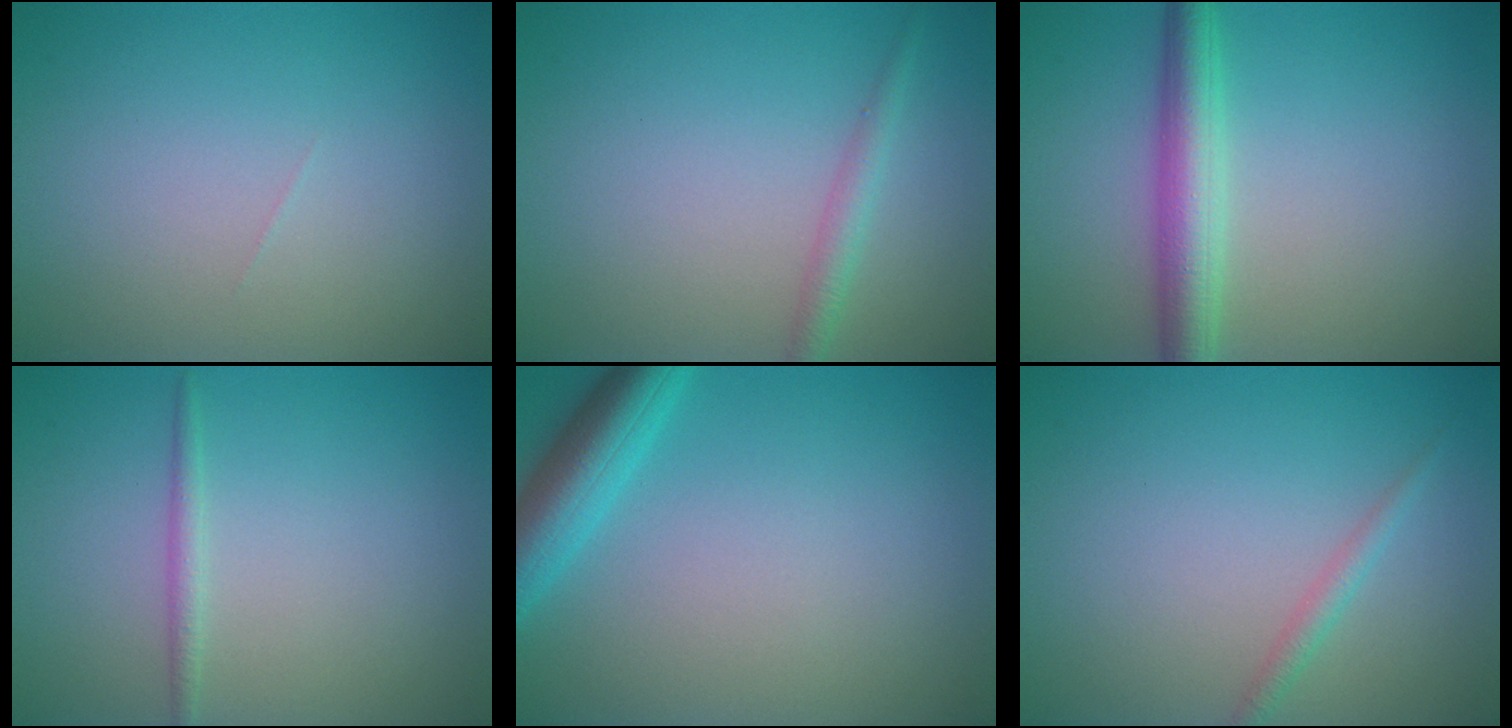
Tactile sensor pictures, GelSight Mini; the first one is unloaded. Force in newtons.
{"total": 1.7, "press": 1.7, "slide": 0.1}
{"total": 4.4, "press": 4.4, "slide": 0.1}
{"total": 1.1, "press": 1.1, "slide": 0.1}
{"total": 4.7, "press": 4.7, "slide": 0.2}
{"total": 1.3, "press": 1.3, "slide": 0.0}